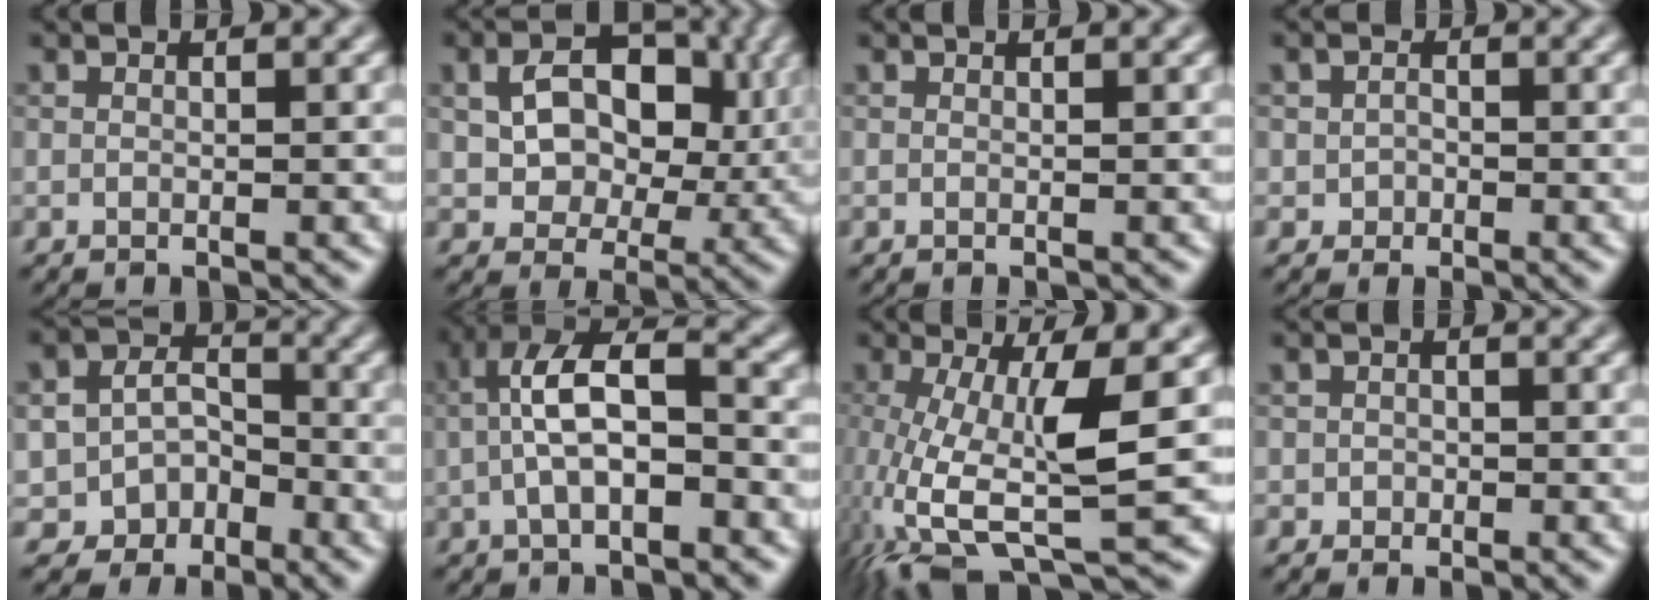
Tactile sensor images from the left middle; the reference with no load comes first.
{"total": 7.7, "force": [1.4, 5.3, 5.4], "torque": [-0.081, 0.001, 0.019]}
{"total": 0.0}
{"total": 1.5, "force": [-0.2, 1.4, 0.3], "torque": [0.006, 0.001, -0.010]}
{"total": 4.1, "force": [-1.8, 3.5, 1.4], "torque": [-0.003, 0.007, -0.037]}
{"total": 6.4, "force": [-1.1, 2.9, 5.6], "torque": [-0.119, 0.020, -0.024]}
{"total": 9.3, "force": [-1.4, 2.4, 8.9], "torque": [-0.179, -0.005, -0.031]}
{"total": 1.0, "force": [-0.2, 1.0, 0.0], "torque": [0.008, -0.001, -0.006]}